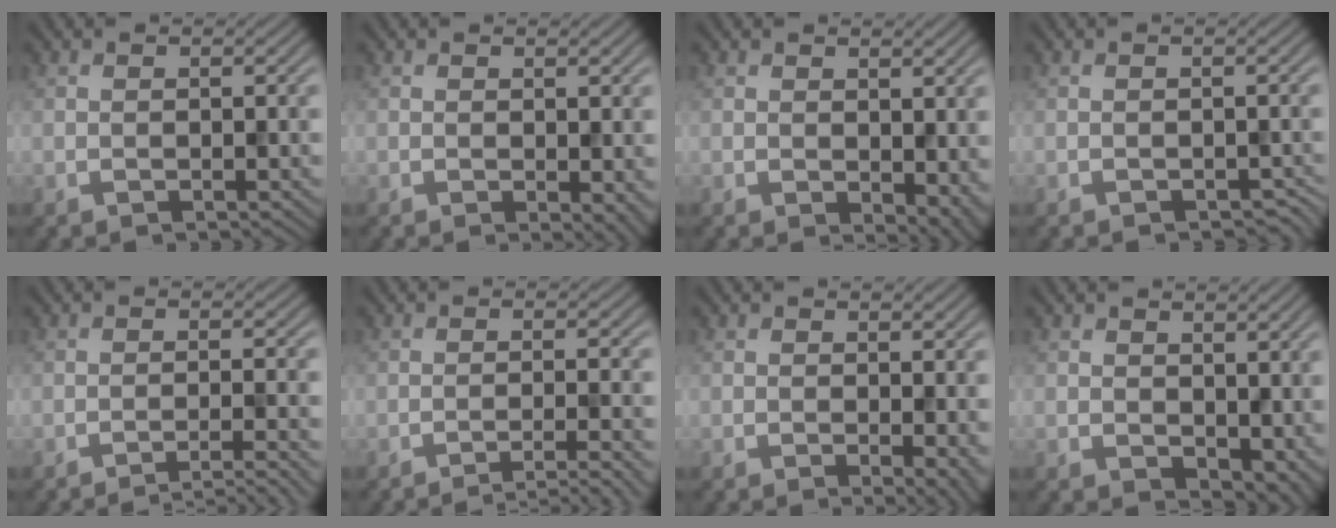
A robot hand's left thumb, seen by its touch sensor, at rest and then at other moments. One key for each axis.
{"total": 2.2, "fx": -0.2, "fy": 1.0, "fz": 1.9, "tx": -0.023, "ty": -0.008, "tz": 0.000}
{"total": 4.9, "fx": -0.3, "fy": 3.1, "fz": 3.7, "tx": -0.056, "ty": -0.020, "tz": 0.009}
{"total": 1.1, "fx": -1.0, "fy": 0.4, "fz": 0.3, "tx": -0.002, "ty": -0.007, "tz": -0.013}
{"total": 4.4, "fx": -3.1, "fy": 0.4, "fz": 3.0, "tx": -0.038, "ty": 0.012, "tz": -0.063}
{"total": 4.9, "fx": -3.4, "fy": 0.6, "fz": 3.5, "tx": -0.046, "ty": 0.012, "tz": -0.064}
{"total": 2.7, "fx": -0.2, "fy": 0.7, "fz": 2.6, "tx": -0.032, "ty": -0.006, "tz": -0.005}
{"total": 4.9, "fx": 1.4, "fy": 3.3, "fz": 3.4, "tx": -0.062, "ty": -0.021, "tz": 0.035}